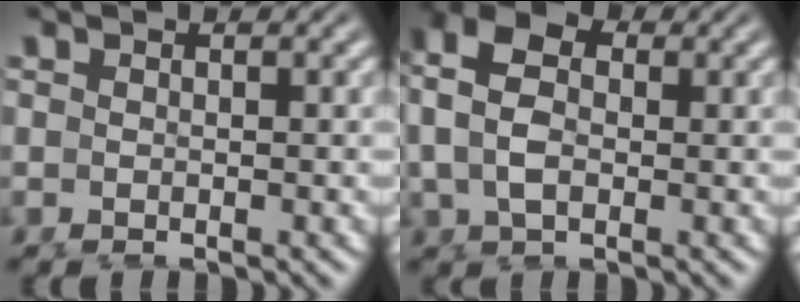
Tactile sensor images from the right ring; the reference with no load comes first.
{"total": 6.2, "force": [1.6, 4.5, 4.0], "torque": [-0.093, 0.002, 0.020]}